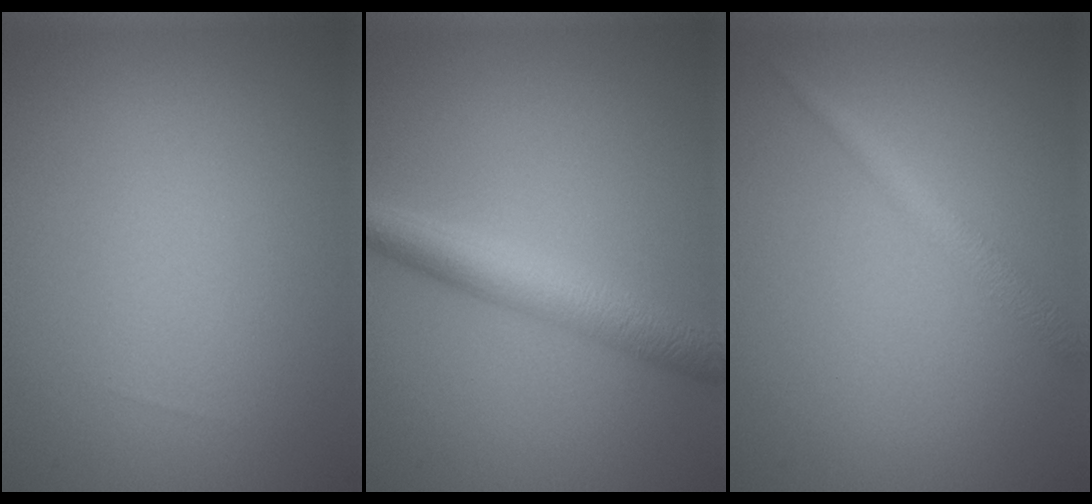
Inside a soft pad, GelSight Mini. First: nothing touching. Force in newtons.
{"total": 4.3, "press": 4.3, "slide": 0.1}
{"total": 2.0, "press": 2.0, "slide": 0.0}